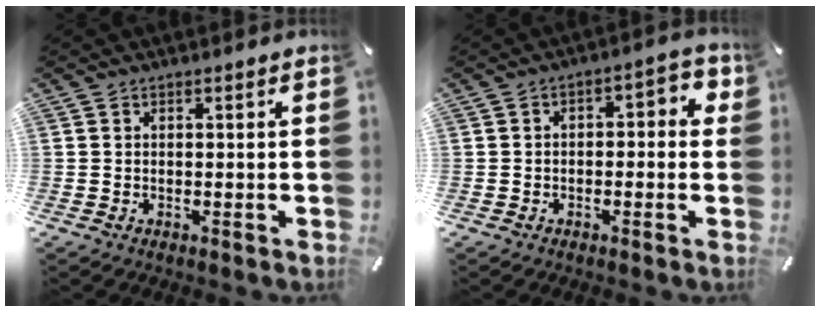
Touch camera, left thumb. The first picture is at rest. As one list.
[{"total": 3.8, "force": [-1.5, 2.2, 2.8], "torque": [-0.045, 0.014, -0.033]}]